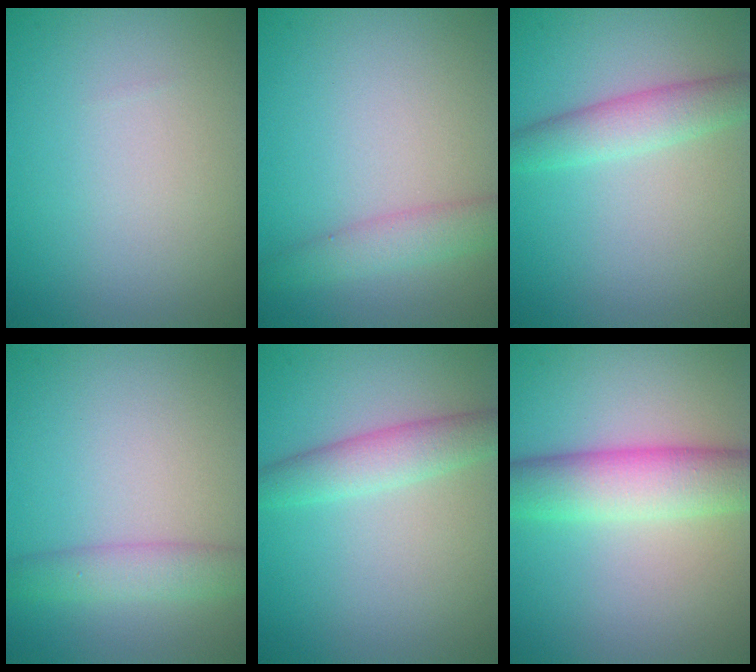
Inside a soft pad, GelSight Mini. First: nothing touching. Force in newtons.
{"total": 2.5, "press": 2.5, "slide": 0.1}
{"total": 3.0, "press": 3.0, "slide": 0.1}
{"total": 2.8, "press": 2.8, "slide": 0.1}
{"total": 3.0, "press": 3.0, "slide": 0.1}
{"total": 6.1, "press": 6.1, "slide": 0.1}